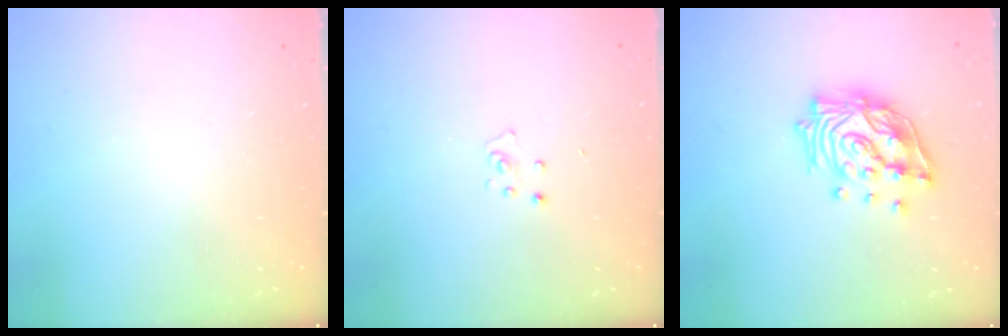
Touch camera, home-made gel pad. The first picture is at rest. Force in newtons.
{"total": 2.6, "press": 2.6, "slide": 0.2}
{"total": 15.2, "press": 15.1, "slide": 1.7}